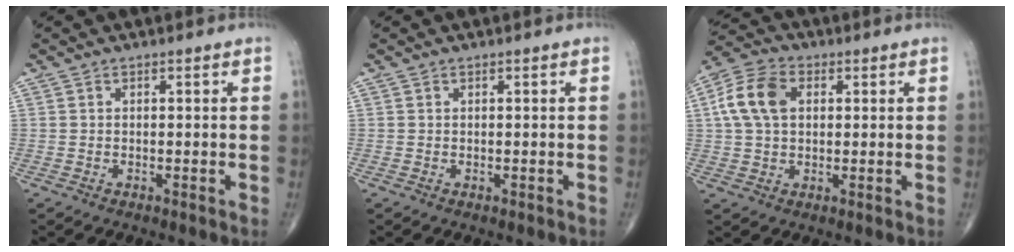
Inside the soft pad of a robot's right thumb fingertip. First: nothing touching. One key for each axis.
{"total": 0.0}
{"total": 10.0, "fx": 2.1, "fy": 6.7, "fz": 7.1, "tx": -0.137, "ty": 0.017, "tz": 0.033}